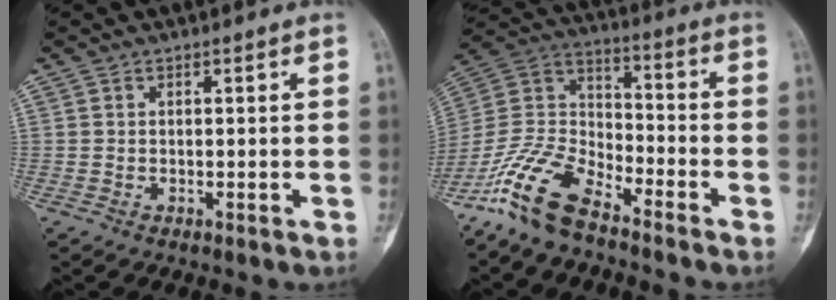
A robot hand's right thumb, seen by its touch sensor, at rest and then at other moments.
{"total": 14.1, "force": [-10.4, 5.3, 7.9], "torque": [-0.156, 0.062, -0.209]}